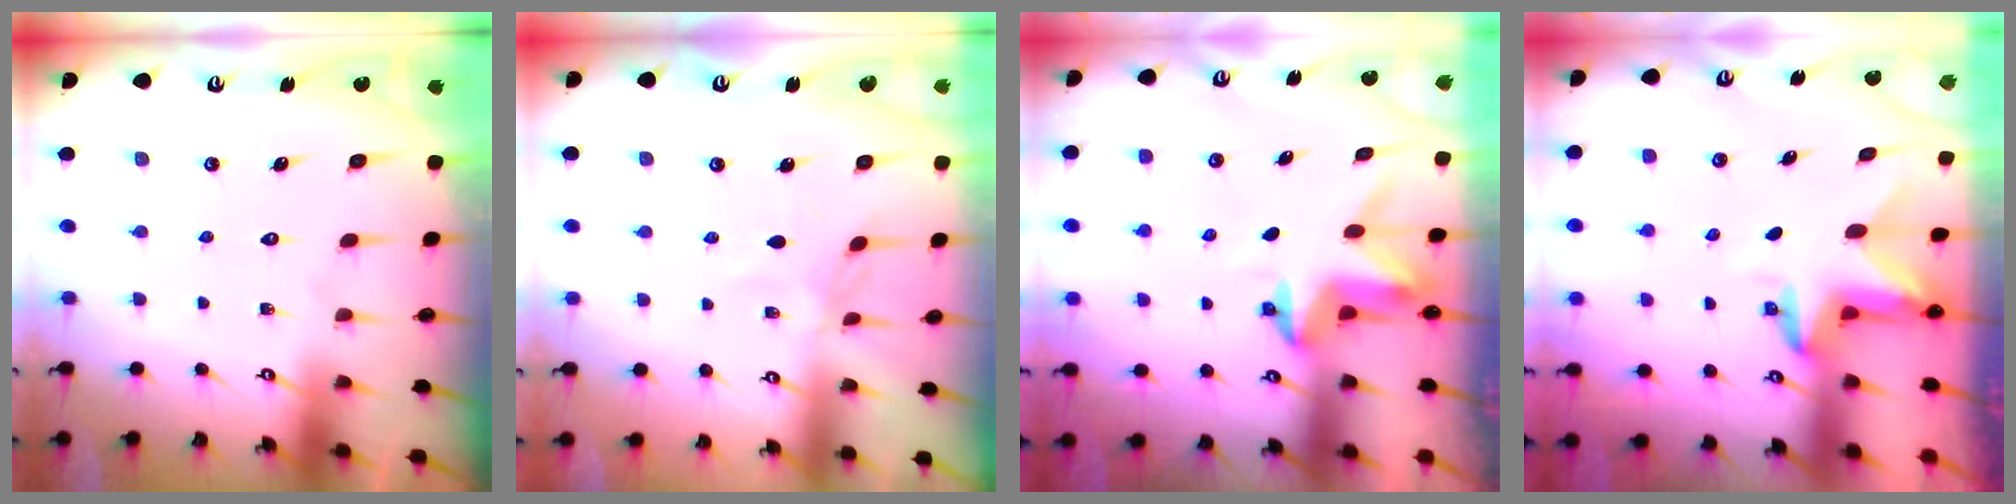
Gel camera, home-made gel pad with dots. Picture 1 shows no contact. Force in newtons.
{"total": 3.0, "press": 3.0, "slide": 0.4}
{"total": 3.4, "press": 3.4, "slide": 0.1}
{"total": 3.4, "press": 3.4, "slide": 0.1}